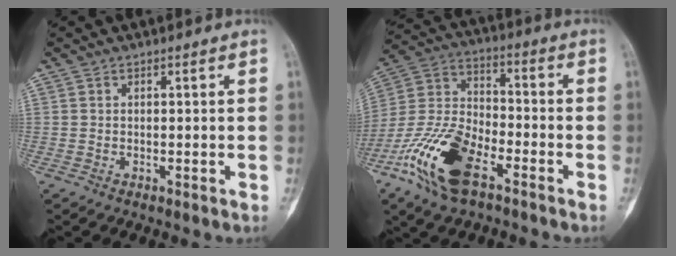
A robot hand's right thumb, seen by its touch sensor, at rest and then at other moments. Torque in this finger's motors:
{"motor_torque": [1.59, 1.49, 0.38, -0.38, 0.13]}